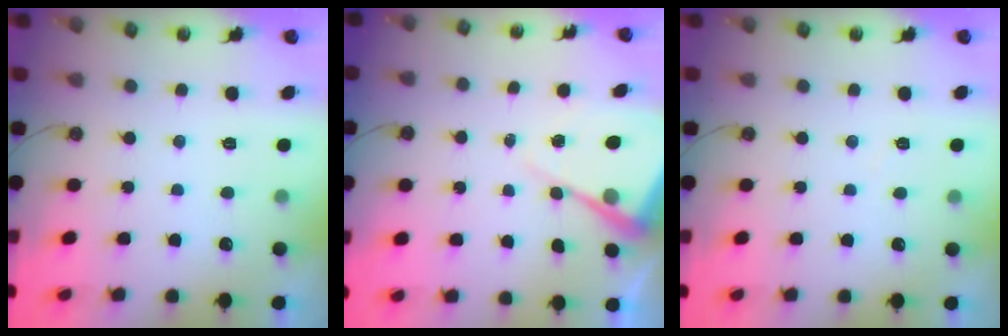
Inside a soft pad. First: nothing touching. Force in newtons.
{"total": 8.4, "press": 8.4, "slide": 0.5}
{"total": 3.9, "press": 3.8, "slide": 0.6}